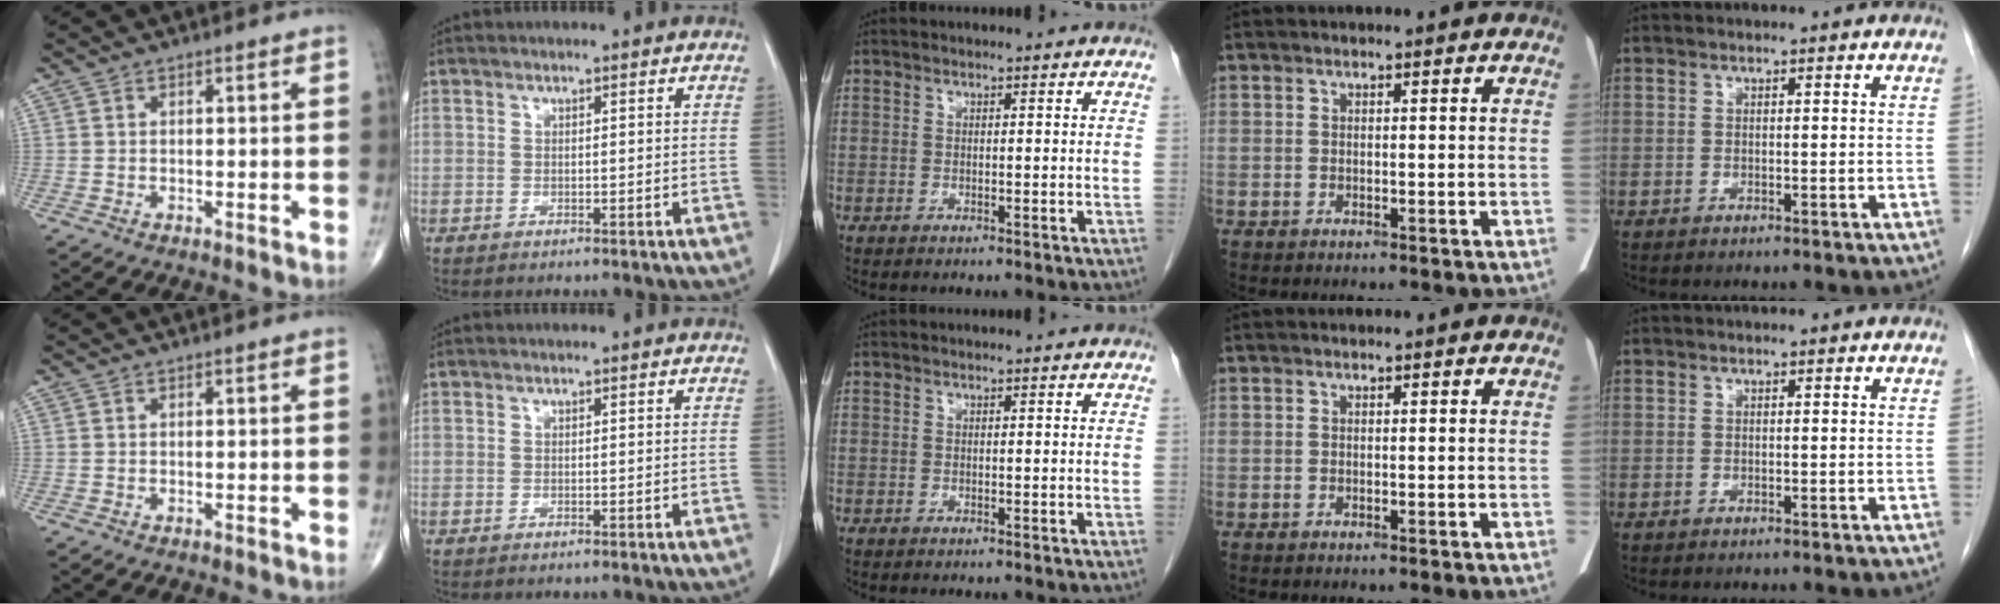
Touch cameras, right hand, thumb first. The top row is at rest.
{}